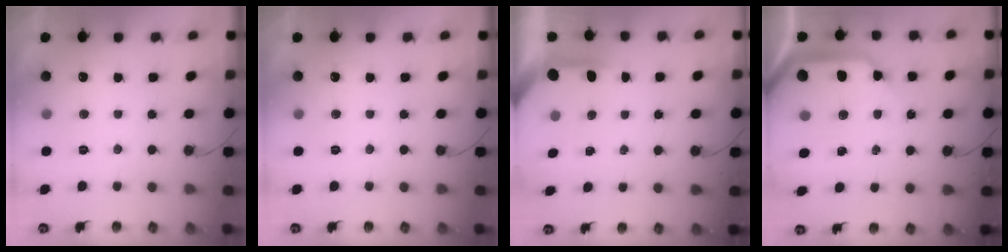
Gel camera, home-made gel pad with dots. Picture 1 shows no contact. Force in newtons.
{"total": 0.0}
{"total": 3.9, "press": 3.9, "slide": 0.3}
{"total": 14.3, "press": 14.2, "slide": 1.5}